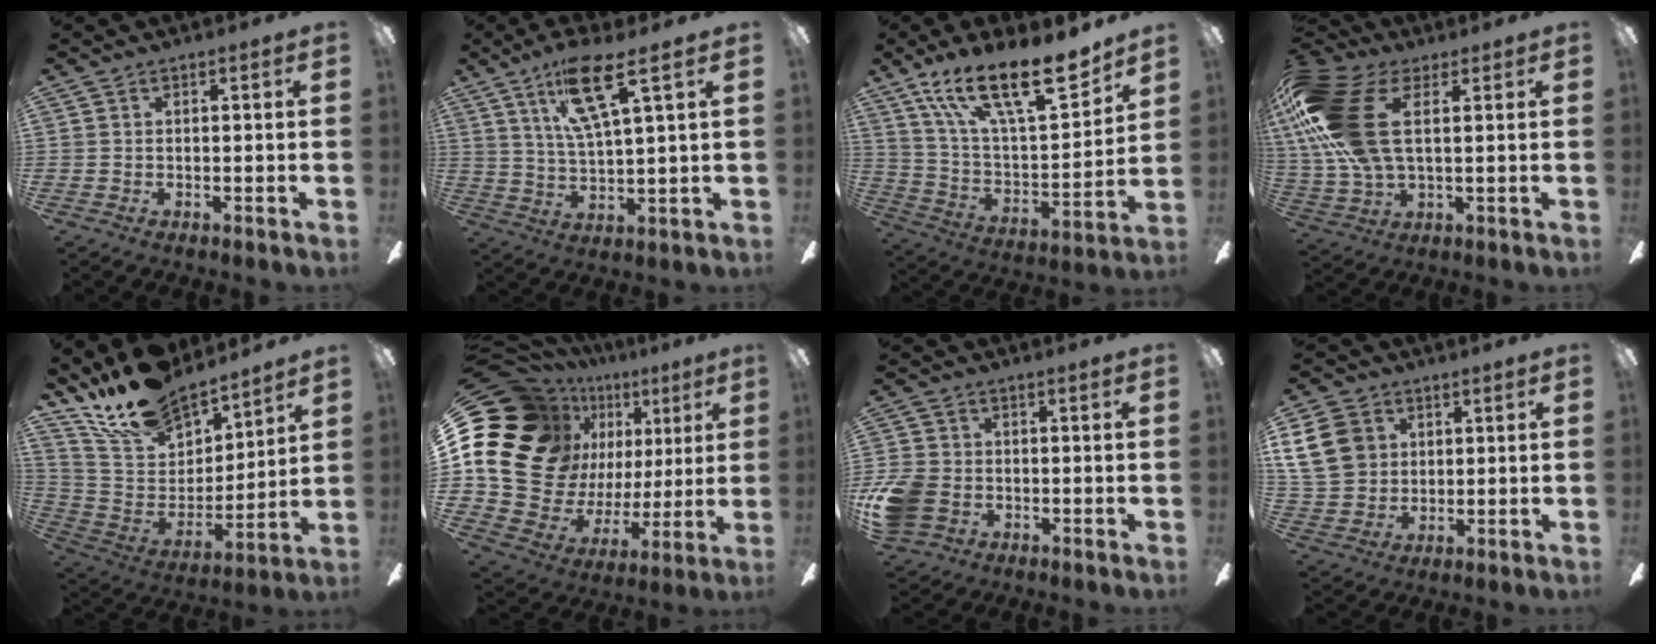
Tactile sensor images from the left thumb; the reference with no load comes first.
{"total": 13.1, "force": [7.4, 2.9, 10.4], "torque": [-0.190, -0.014, 0.124]}
{"total": 22.9, "force": [16.0, 8.1, 14.3], "torque": [-0.246, -0.094, 0.278]}
{"total": 21.5, "force": [6.0, 11.9, 16.9], "torque": [-0.379, -0.012, 0.102]}
{"total": 19.2, "force": [16.5, 7.5, 6.4], "torque": [-0.145, -0.112, 0.303]}
{"total": 21.6, "force": [8.1, 16.9, 10.6], "torque": [-0.243, -0.061, 0.182]}
{"total": 9.5, "force": [-2.6, 7.5, 5.3], "torque": [-0.129, 0.020, -0.044]}
{"total": 12.9, "force": [3.7, 10.7, 6.3], "torque": [-0.141, 0.010, 0.072]}